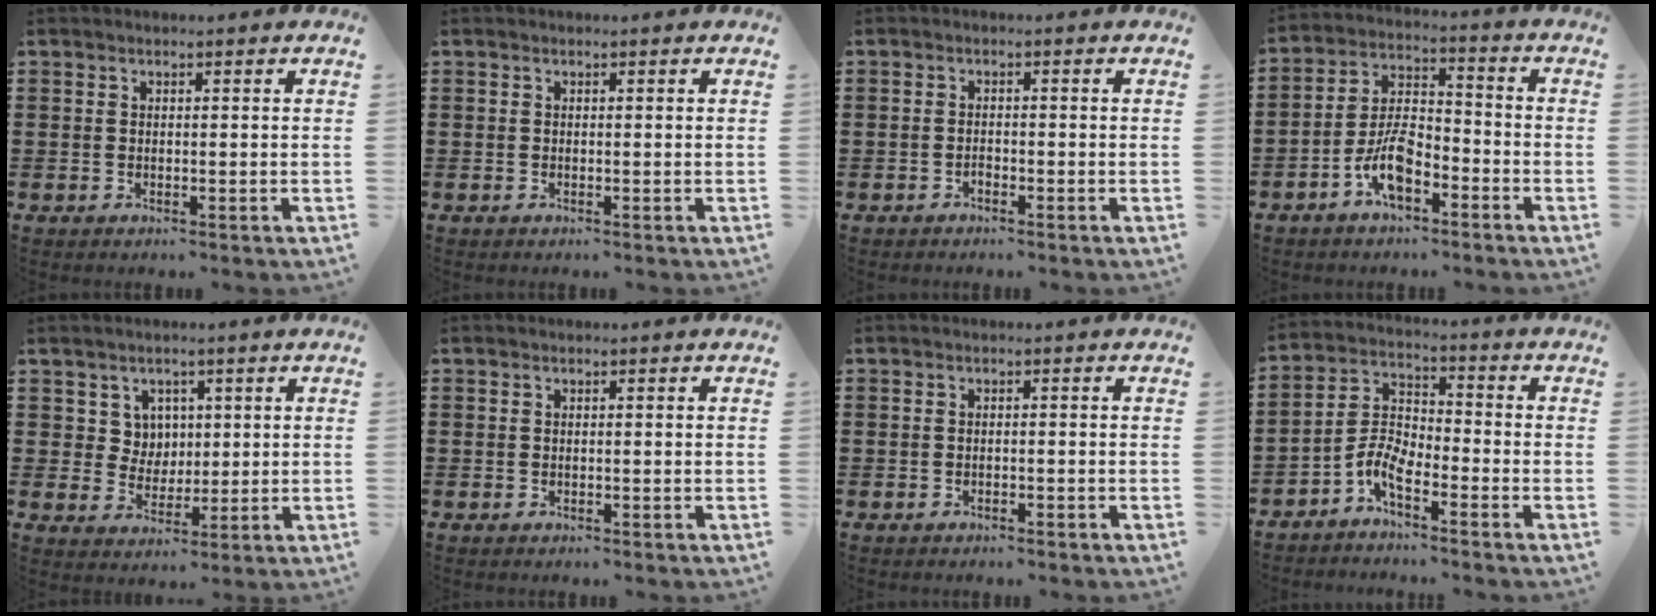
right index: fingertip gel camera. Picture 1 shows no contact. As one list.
[{"total": 0.0}, {"total": 0.8, "force": [-0.7, 0.3, 0.3], "torque": [-0.007, -0.002, -0.013]}, {"total": 7.5, "force": [-4.1, 3.2, 5.4], "torque": [-0.121, 0.005, -0.080]}, {"total": 4.4, "force": [1.7, 4.0, 0.8], "torque": [-0.035, 0.014, 0.031]}, {"total": 0.0}, {"total": 0.6, "force": [-0.6, 0.0, 0.2], "torque": [-0.005, -0.002, -0.012]}, {"total": 5.5, "force": [-3.9, 1.8, 3.5], "torque": [-0.093, -0.006, -0.082]}]